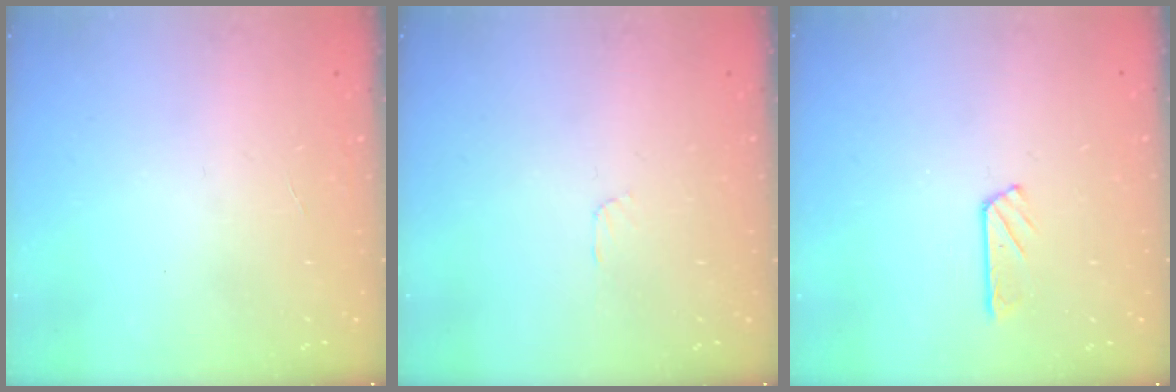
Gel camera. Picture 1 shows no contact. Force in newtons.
{"total": 2.9, "press": 2.9, "slide": 0.4}
{"total": 2.9, "press": 2.9, "slide": 0.3}